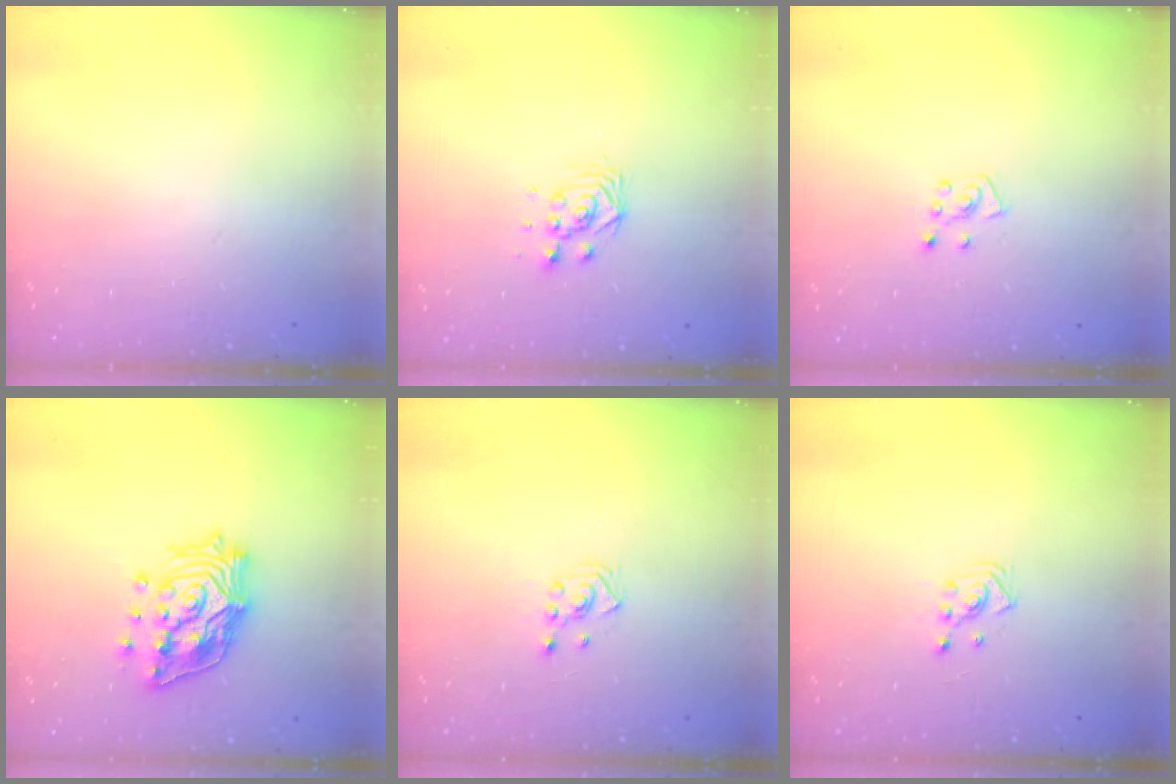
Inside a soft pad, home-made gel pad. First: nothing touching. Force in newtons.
{"total": 3.1, "press": 3.1, "slide": 0.0}
{"total": 5.0, "press": 5.0, "slide": 0.4}
{"total": 17.6, "press": 17.4, "slide": 2.6}
{"total": 2.6, "press": 2.4, "slide": 0.9}
{"total": 2.6, "press": 2.6, "slide": 0.3}